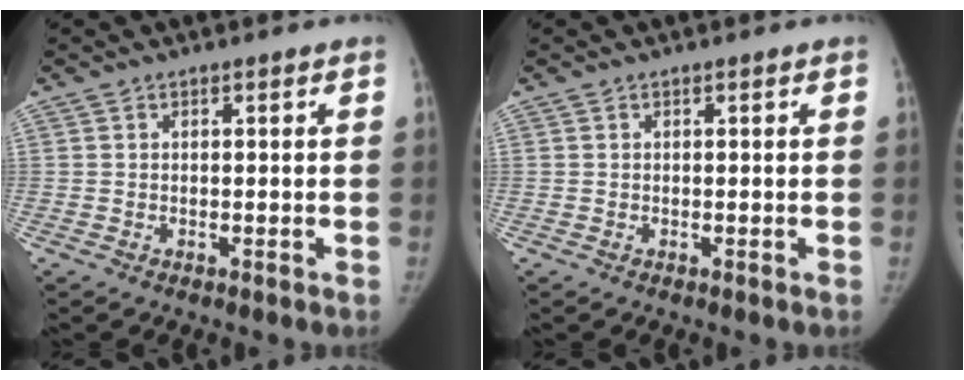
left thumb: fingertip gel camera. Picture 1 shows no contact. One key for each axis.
{"total": 0.0}